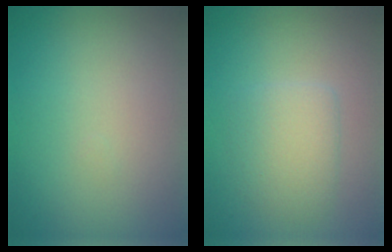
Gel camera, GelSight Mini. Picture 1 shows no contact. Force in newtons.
{"total": 2.6, "press": 2.6, "slide": 0.2}